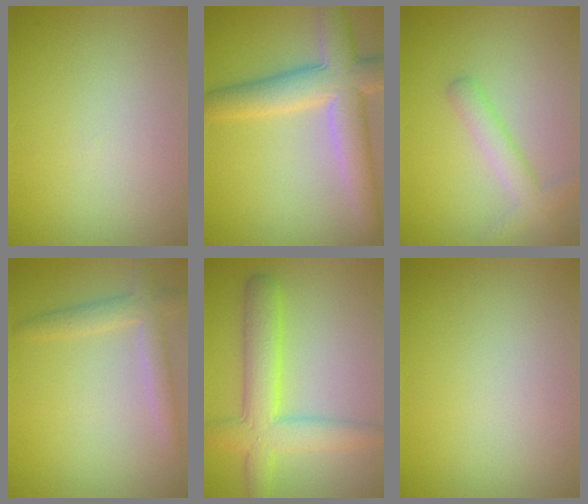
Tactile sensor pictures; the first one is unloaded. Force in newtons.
{"total": 7.4, "press": 7.4, "slide": 0.3}
{"total": 2.5, "press": 2.5, "slide": 0.2}
{"total": 2.7, "press": 2.7, "slide": 0.1}
{"total": 5.5, "press": 5.5, "slide": 0.2}
{"total": 0.0}